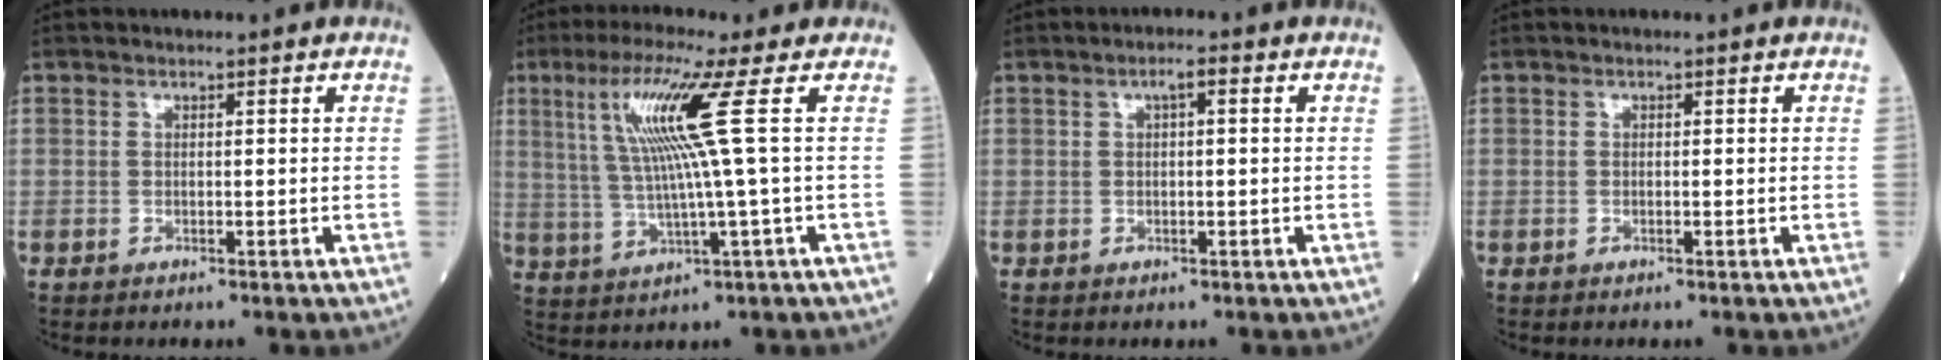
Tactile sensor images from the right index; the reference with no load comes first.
{"total": 11.0, "force": [3.0, -1.8, 10.4], "torque": [-0.203, 0.009, 0.062]}
{"total": 2.4, "force": [0.8, 0.9, 2.1], "torque": [-0.049, 0.011, 0.016]}
{"total": 0.0}